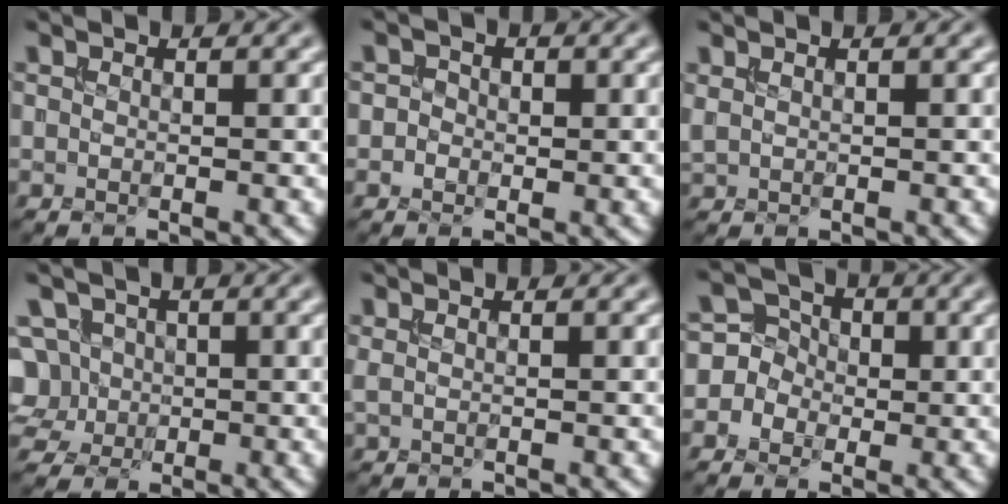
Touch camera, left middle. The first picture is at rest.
{"total": 1.3, "force": [0.0, 1.2, 0.5], "torque": [0.005, 0.001, -0.013]}
{"total": 0.6, "force": [0.4, 0.2, 0.4], "torque": [-0.013, 0.002, 0.011]}
{"total": 6.0, "force": [0.7, 5.4, 2.5], "torque": [-0.047, 0.035, -0.006]}
{"total": 0.8, "force": [0.4, 0.3, 0.7], "torque": [-0.012, 0.003, 0.002]}
{"total": 4.3, "force": [0.1, 4.2, 1.1], "torque": [-0.001, 0.028, -0.025]}